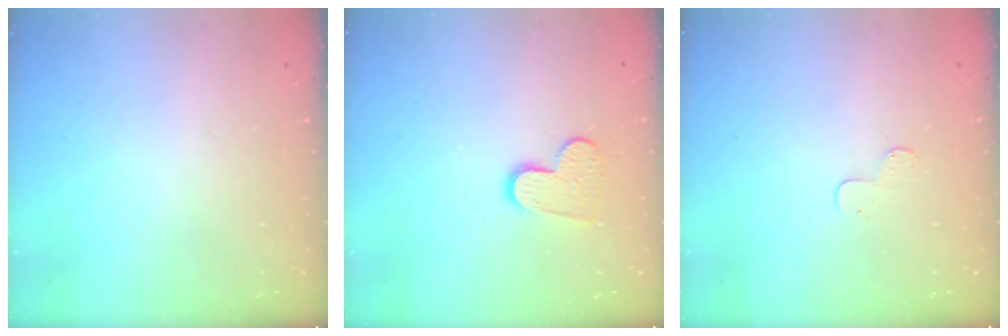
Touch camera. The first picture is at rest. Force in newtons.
{"total": 9.9, "press": 9.8, "slide": 0.7}
{"total": 3.8, "press": 3.7, "slide": 0.4}